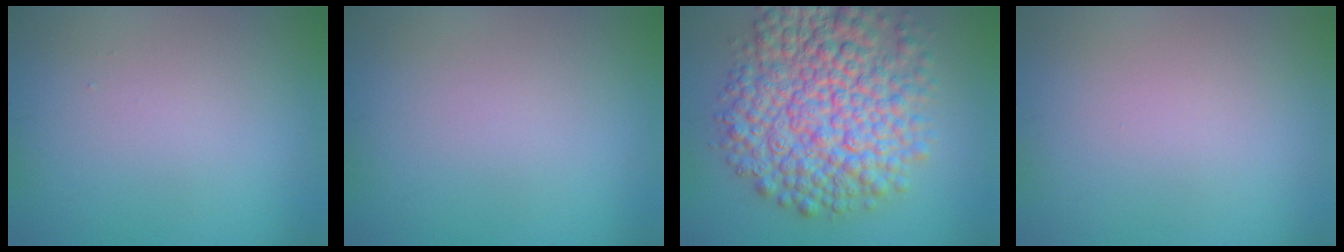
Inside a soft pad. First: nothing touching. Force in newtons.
{"total": 0.0}
{"total": 11.4, "press": 11.4, "slide": 0.3}
{"total": 0.0}